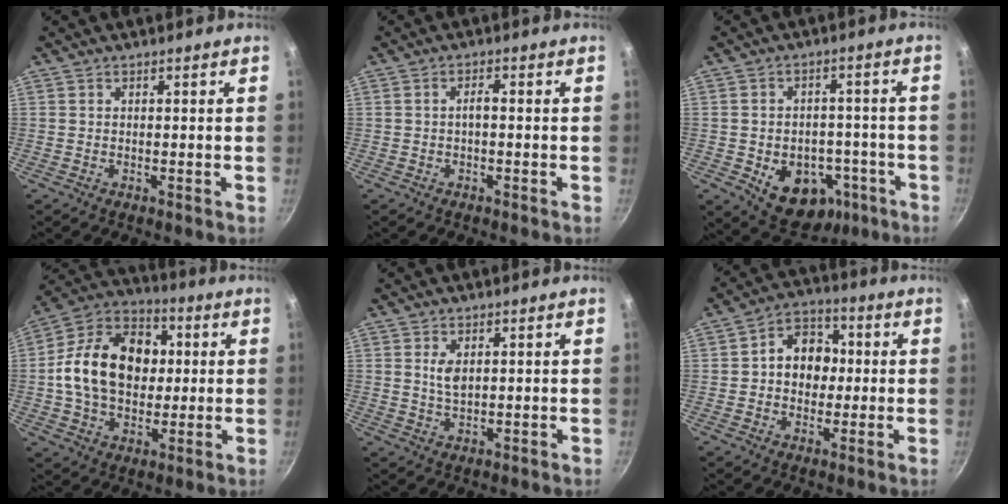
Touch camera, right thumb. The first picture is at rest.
{"total": 1.7, "force": [-0.4, 0.6, 1.5], "torque": [-0.033, 0.013, -0.008]}
{"total": 13.8, "force": [-5.2, 10.1, 7.8], "torque": [-0.073, 0.031, -0.057]}
{"total": 19.9, "force": [1.6, 14.5, 13.6], "torque": [-0.196, 0.027, 0.013]}
{"total": 3.4, "force": [1.0, 1.9, 2.7], "torque": [-0.046, -0.010, 0.020]}
{"total": 9.9, "force": [0.5, 7.9, 6.1], "torque": [-0.046, 0.019, -0.006]}